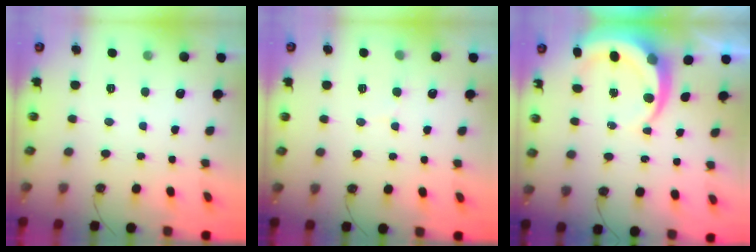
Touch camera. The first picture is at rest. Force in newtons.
{"total": 3.7, "press": 3.7, "slide": 0.3}
{"total": 7.7, "press": 7.7, "slide": 0.9}